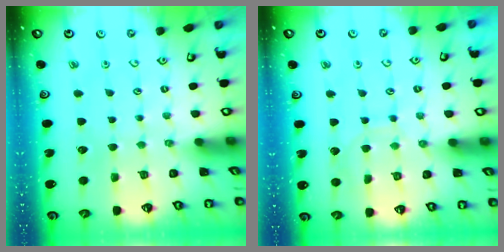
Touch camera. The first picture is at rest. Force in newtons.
{"total": 5.0, "press": 5.0, "slide": 0.2}